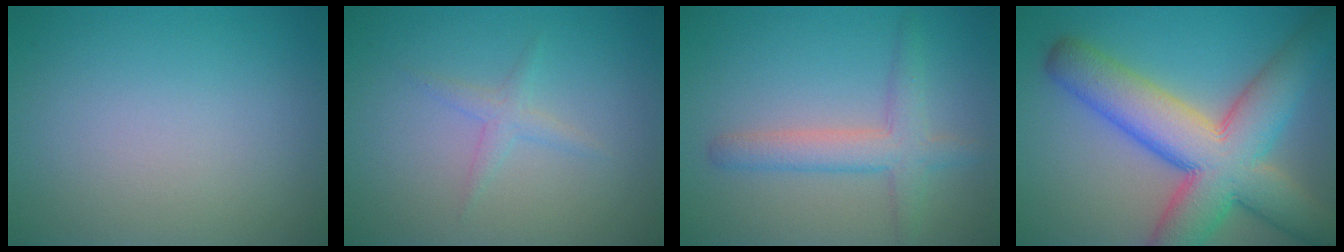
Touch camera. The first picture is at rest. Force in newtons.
{"total": 1.3, "press": 1.3, "slide": 0.0}
{"total": 3.5, "press": 3.5, "slide": 0.2}
{"total": 11.6, "press": 11.6, "slide": 0.7}